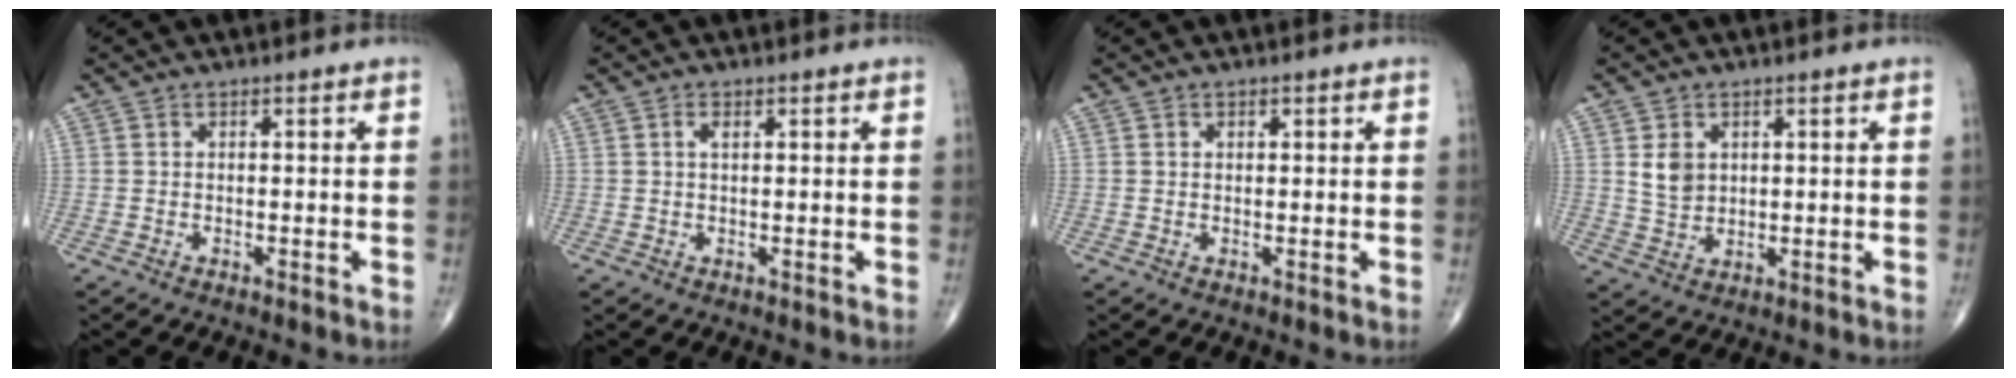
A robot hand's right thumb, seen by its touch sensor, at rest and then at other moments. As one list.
[{"total": 1.5, "force": [0.6, 0.7, 1.2], "torque": [-0.023, 0.001, 0.011]}, {"total": 0.7, "force": [0.4, 0.5, 0.4], "torque": [0.000, -0.002, 0.005]}, {"total": 4.6, "force": [1.4, 3.4, 2.7], "torque": [-0.034, -0.012, 0.033]}]